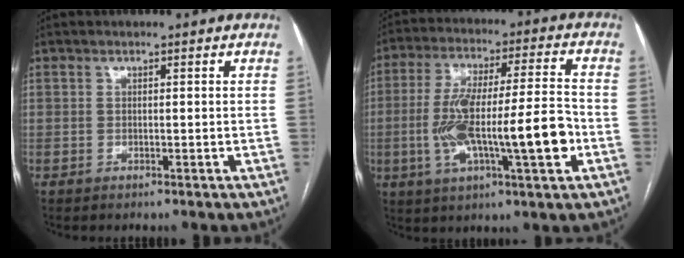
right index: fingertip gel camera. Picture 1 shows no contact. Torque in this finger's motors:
{"motor_torque": [1.00, 0.23, 0.78, 0.21]}